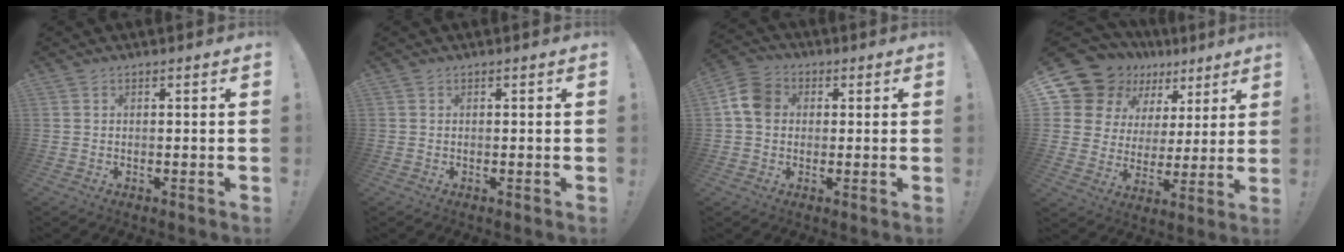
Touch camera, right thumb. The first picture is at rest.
{"total": 0.0}
{"total": 9.0, "force": [1.2, 7.4, 5.0], "torque": [-0.081, 0.014, 0.028]}
{"total": 15.6, "force": [10.6, 10.1, 5.2], "torque": [-0.096, -0.072, 0.213]}